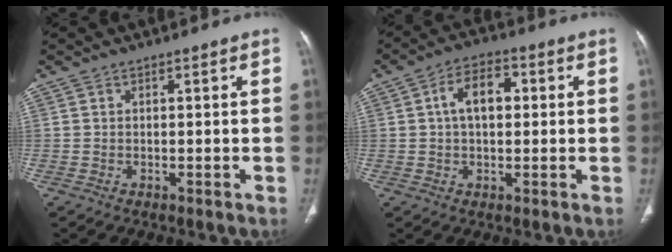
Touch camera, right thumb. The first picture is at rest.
{"total": 7.7, "force": [1.2, 4.6, 6.0], "torque": [-0.094, 0.019, 0.015]}